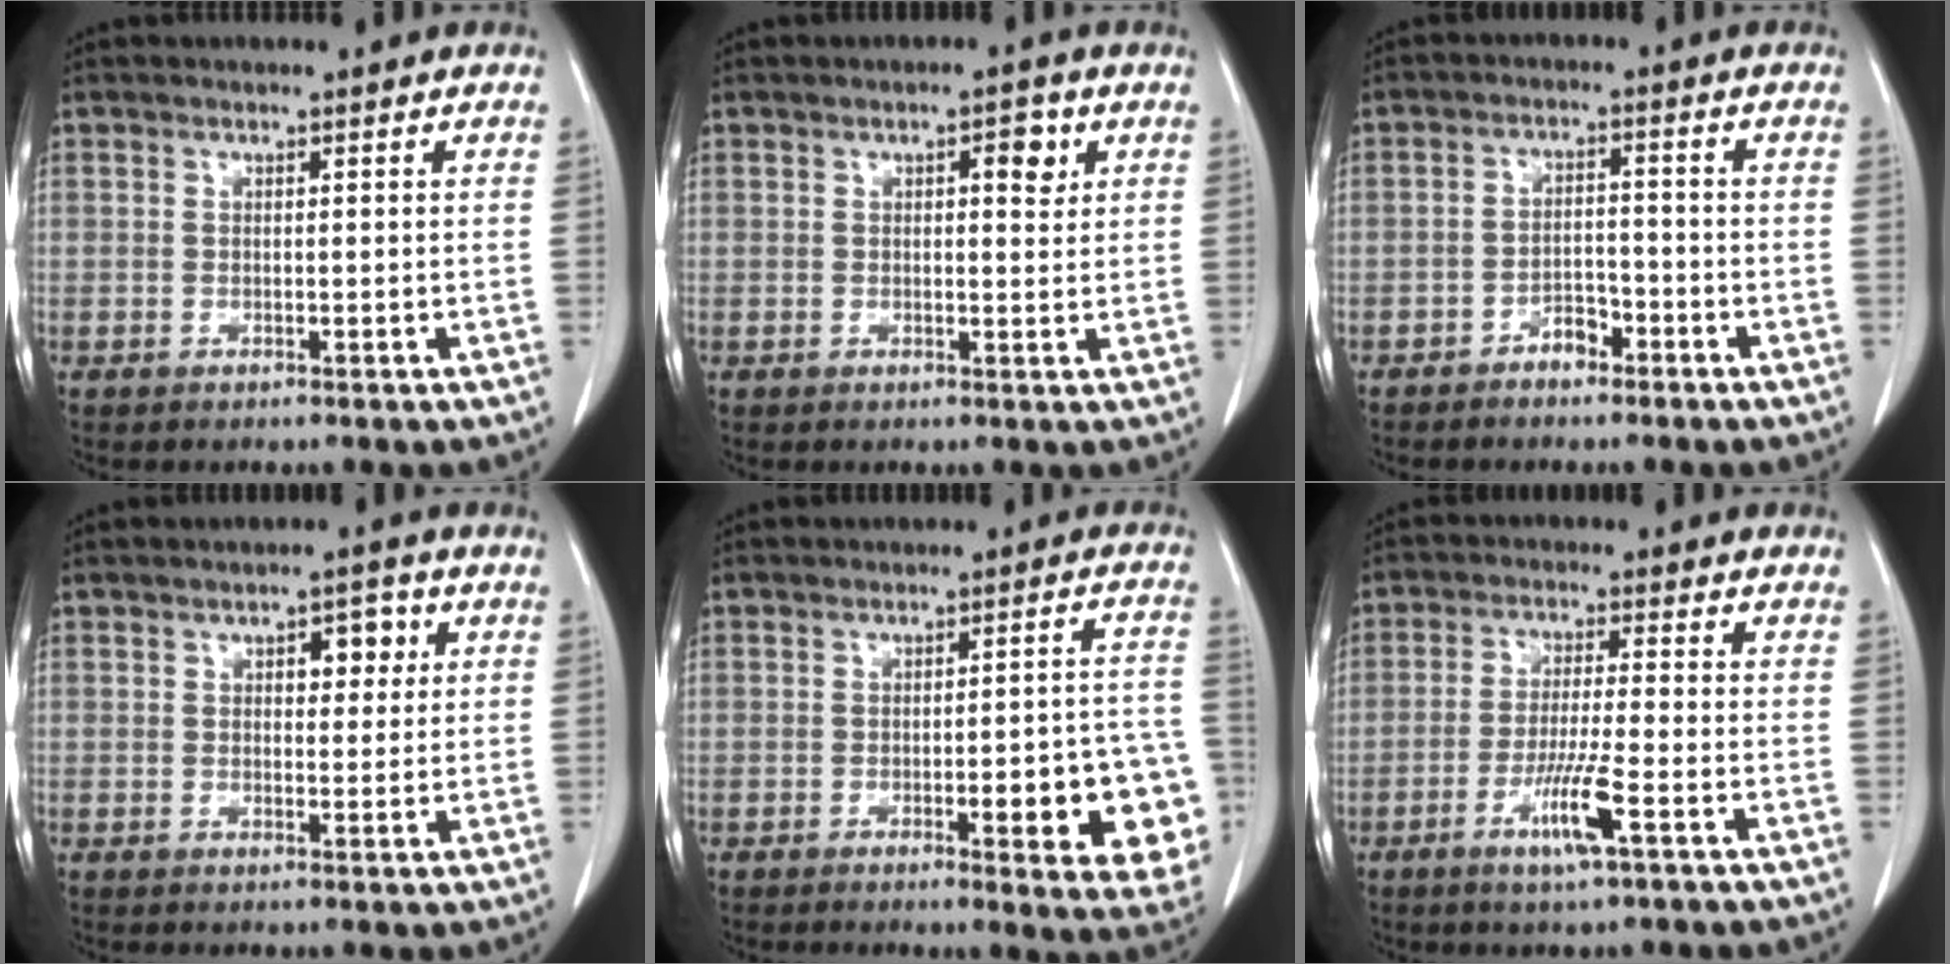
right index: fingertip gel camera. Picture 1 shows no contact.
{"total": 3.2, "force": [1.3, 1.1, 2.7], "torque": [-0.036, 0.001, 0.016]}
{"total": 3.3, "force": [-2.4, 1.5, 1.6], "torque": [-0.023, 0.007, -0.040]}
{"total": 4.0, "force": [1.5, 2.0, 3.2], "torque": [-0.040, 0.009, 0.019]}
{"total": 14.0, "force": [-4.3, 2.9, 13.0], "torque": [-0.089, 0.019, -0.042]}
{"total": 6.9, "force": [-3.3, -0.2, 6.1], "torque": [-0.116, -0.013, -0.062]}